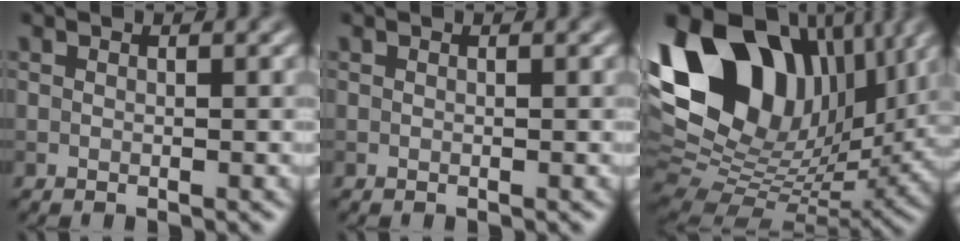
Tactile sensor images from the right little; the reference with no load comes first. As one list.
[{"total": 0.0}, {"total": 17.5, "force": [6.5, 11.5, 11.4], "torque": [-0.230, 0.031, 0.114]}]